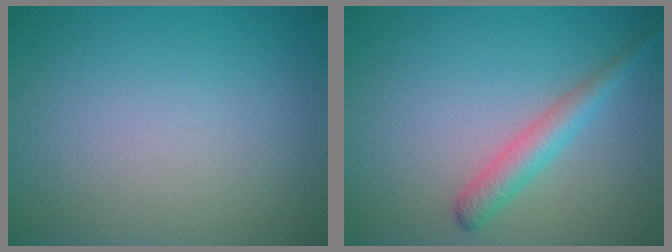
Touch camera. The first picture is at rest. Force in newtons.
{"total": 2.7, "press": 2.7, "slide": 0.1}